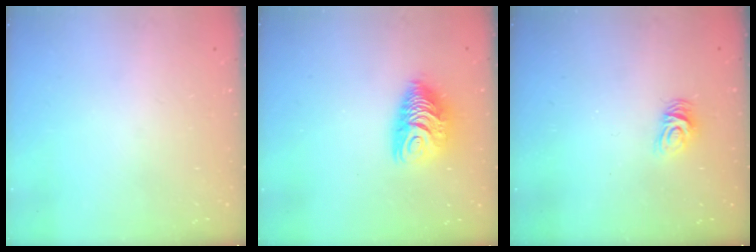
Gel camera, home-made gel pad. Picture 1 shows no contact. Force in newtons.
{"total": 10.2, "press": 10.2, "slide": 0.9}
{"total": 4.4, "press": 4.4, "slide": 0.2}